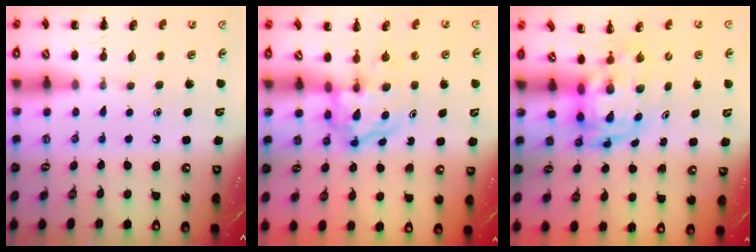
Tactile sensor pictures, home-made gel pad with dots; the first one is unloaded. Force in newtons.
{"total": 4.0, "press": 4.0, "slide": 0.5}
{"total": 3.2, "press": 3.1, "slide": 0.6}